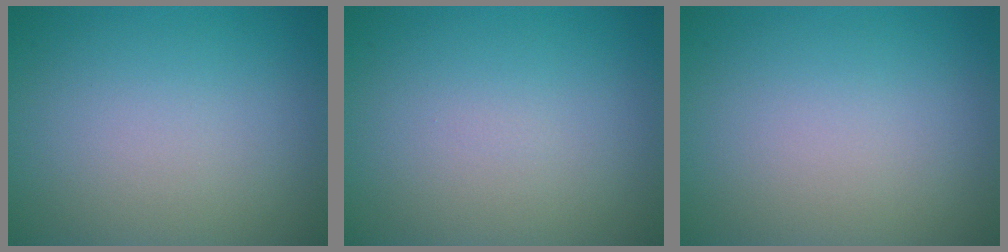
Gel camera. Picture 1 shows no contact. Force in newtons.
{"total": 0.0}
{"total": 0.0}